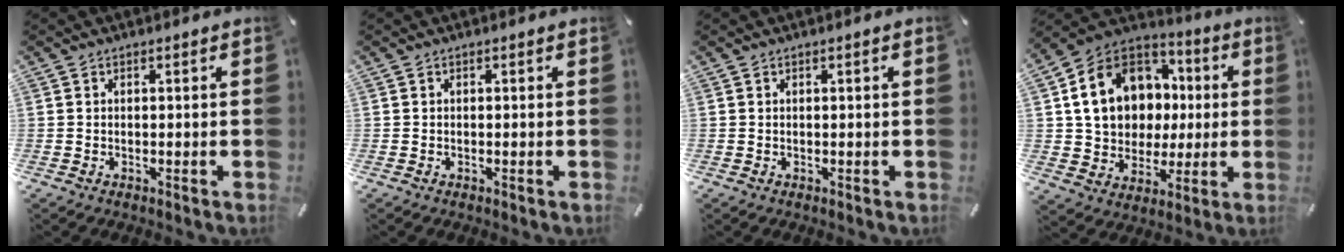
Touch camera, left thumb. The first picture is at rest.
{"total": 0.0}
{"total": 0.6, "force": [0.1, 0.0, 0.6], "torque": [-0.008, -0.001, 0.002]}
{"total": 16.9, "force": [2.9, 14.4, 8.5], "torque": [-0.165, -0.005, 0.063]}